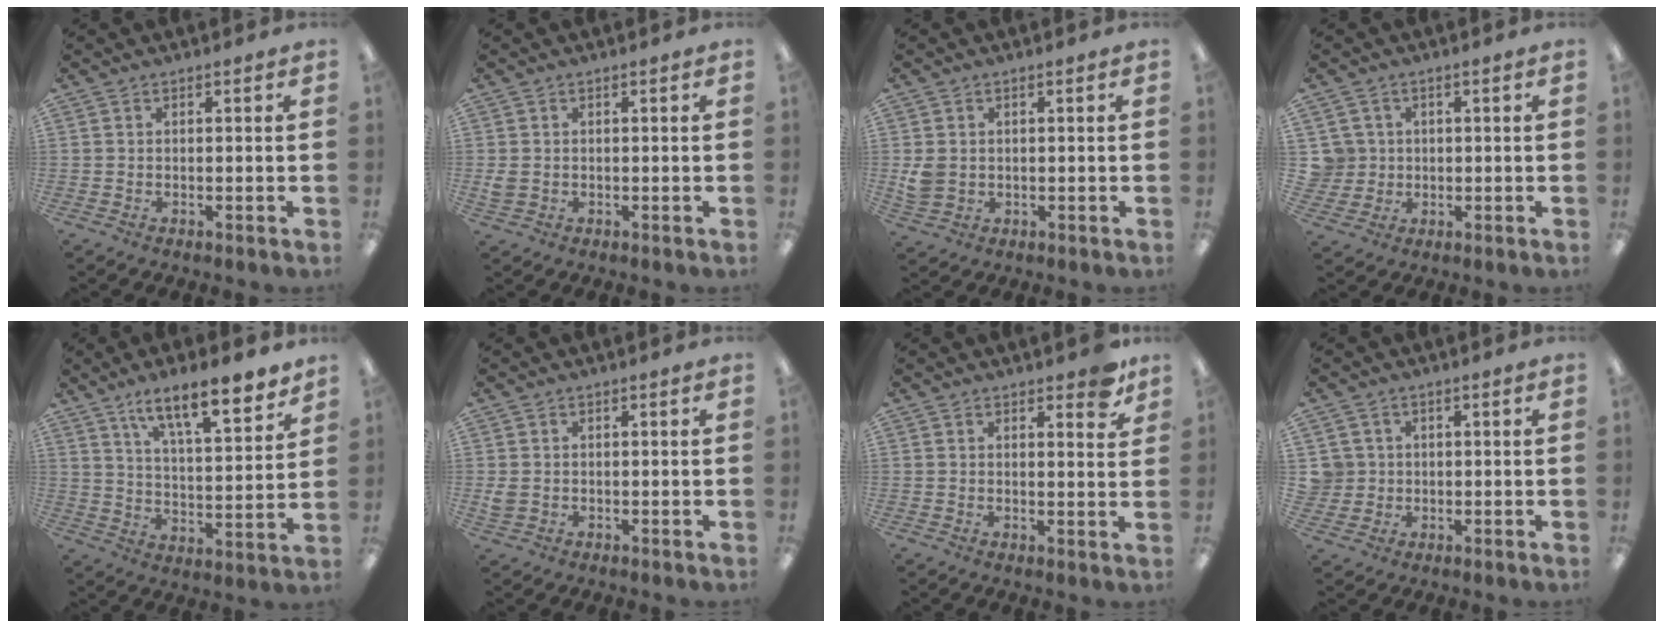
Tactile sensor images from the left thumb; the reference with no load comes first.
{"total": 1.9, "force": [0.1, 1.5, 1.0], "torque": [-0.019, 0.004, 0.002]}
{"total": 4.0, "force": [0.7, 3.4, 1.9], "torque": [-0.028, 0.004, 0.017]}
{"total": 5.1, "force": [1.0, 5.0, 0.5], "torque": [-0.025, 0.007, 0.019]}
{"total": 13.8, "force": [11.1, 3.1, 7.5], "torque": [-0.110, -0.072, 0.187]}
{"total": 2.0, "force": [0.2, 1.7, 1.1], "torque": [-0.021, 0.005, 0.003]}
{"total": 4.8, "force": [3.6, 1.9, 2.5], "torque": [-0.019, -0.019, 0.058]}
{"total": 4.1, "force": [0.8, 4.0, 0.1], "torque": [-0.008, 0.006, 0.015]}